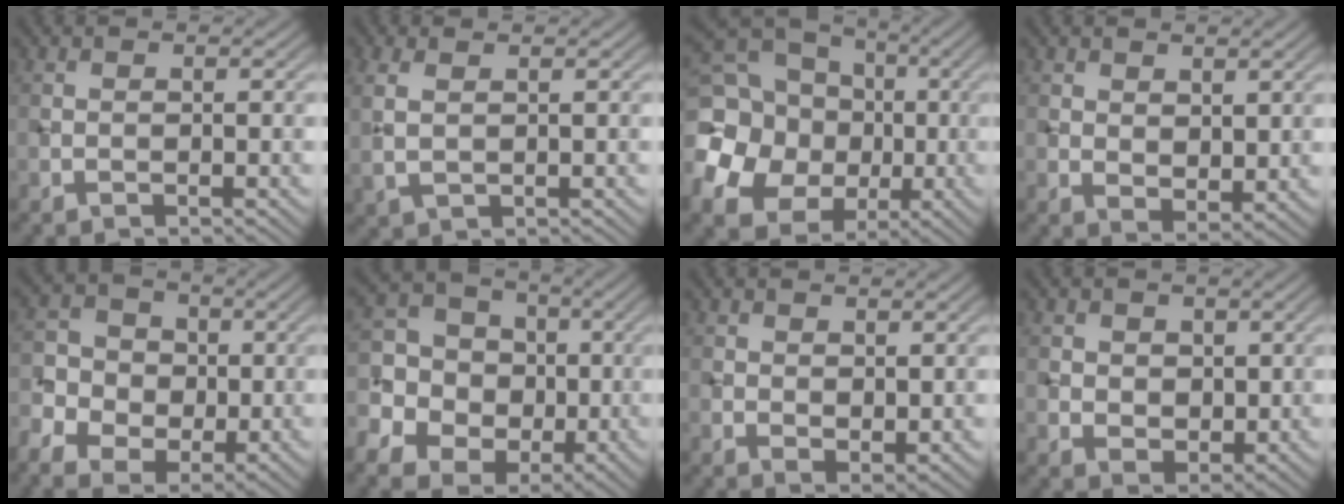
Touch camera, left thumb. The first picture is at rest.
{"total": 2.9, "force": [0.9, 1.4, 2.4], "torque": [-0.070, 0.001, 0.021]}
{"total": 19.4, "force": [-1.1, 17.1, 9.1], "torque": [-0.279, -0.001, -0.046]}
{"total": 3.3, "force": [1.7, 2.0, 2.0], "torque": [-0.040, -0.012, 0.035]}
{"total": 8.0, "force": [-1.8, 6.6, 4.1], "torque": [-0.099, -0.011, -0.044]}
{"total": 11.0, "force": [-1.6, 9.6, 5.1], "torque": [-0.146, 0.004, -0.049]}
{"total": 2.3, "force": [0.9, 1.5, 1.6], "torque": [-0.029, -0.010, 0.022]}
{"total": 3.8, "force": [1.3, 3.1, 1.8], "torque": [-0.048, -0.008, 0.020]}